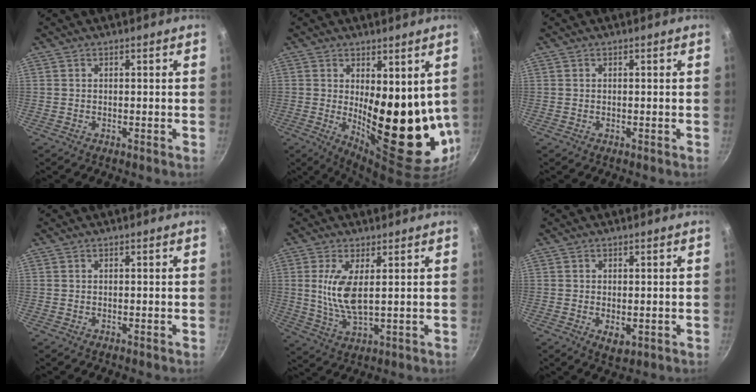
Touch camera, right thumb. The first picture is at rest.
{"total": 20.9, "force": [-0.8, 8.1, 19.2], "torque": [-0.228, -0.041, 0.019]}
{"total": 0.0}
{"total": 0.0}
{"total": 8.0, "force": [1.4, 2.8, 7.4], "torque": [-0.161, -0.020, 0.037]}
{"total": 3.0, "force": [-0.7, 1.7, 2.5], "torque": [-0.038, -0.008, -0.004]}